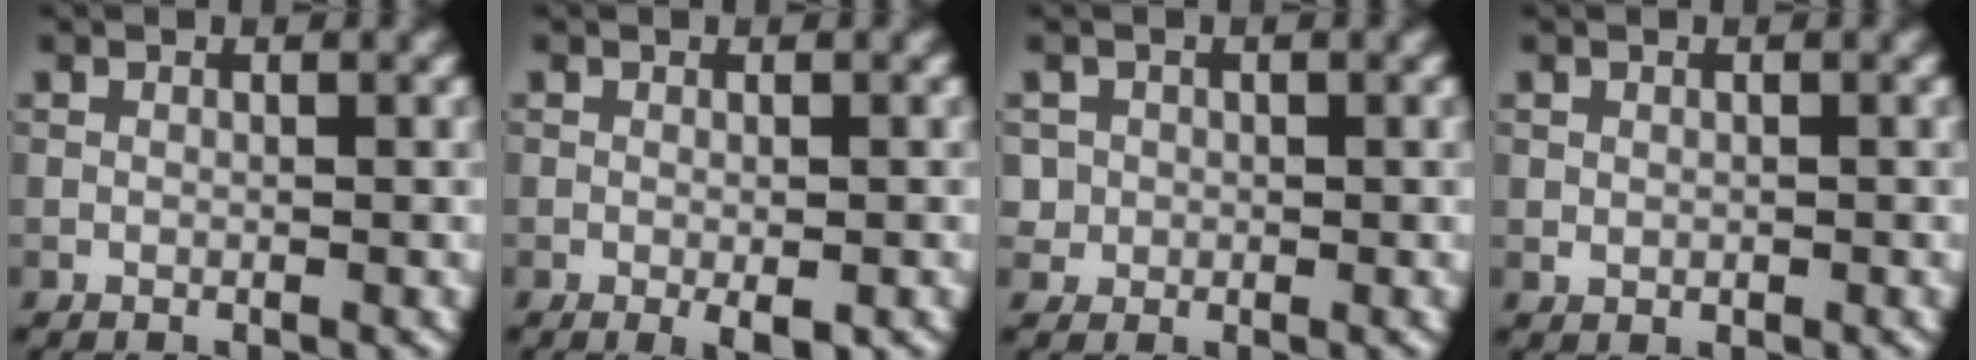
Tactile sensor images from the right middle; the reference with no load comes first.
{"total": 1.8, "force": [-0.8, 0.6, 1.6], "torque": [-0.025, -0.007, -0.009]}
{"total": 1.5, "force": [0.1, 1.5, 0.2], "torque": [0.005, -0.003, 0.009]}
{"total": 0.7, "force": [0.1, 0.6, 0.3], "torque": [-0.002, -0.003, 0.004]}